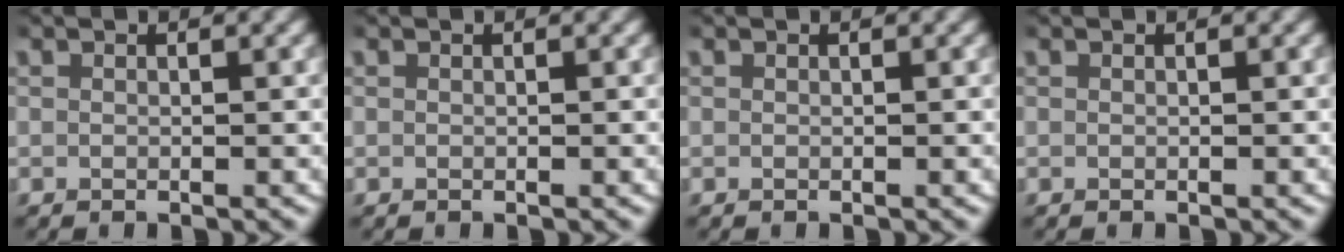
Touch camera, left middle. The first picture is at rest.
{"total": 0.0}
{"total": 0.0}
{"total": 0.0}